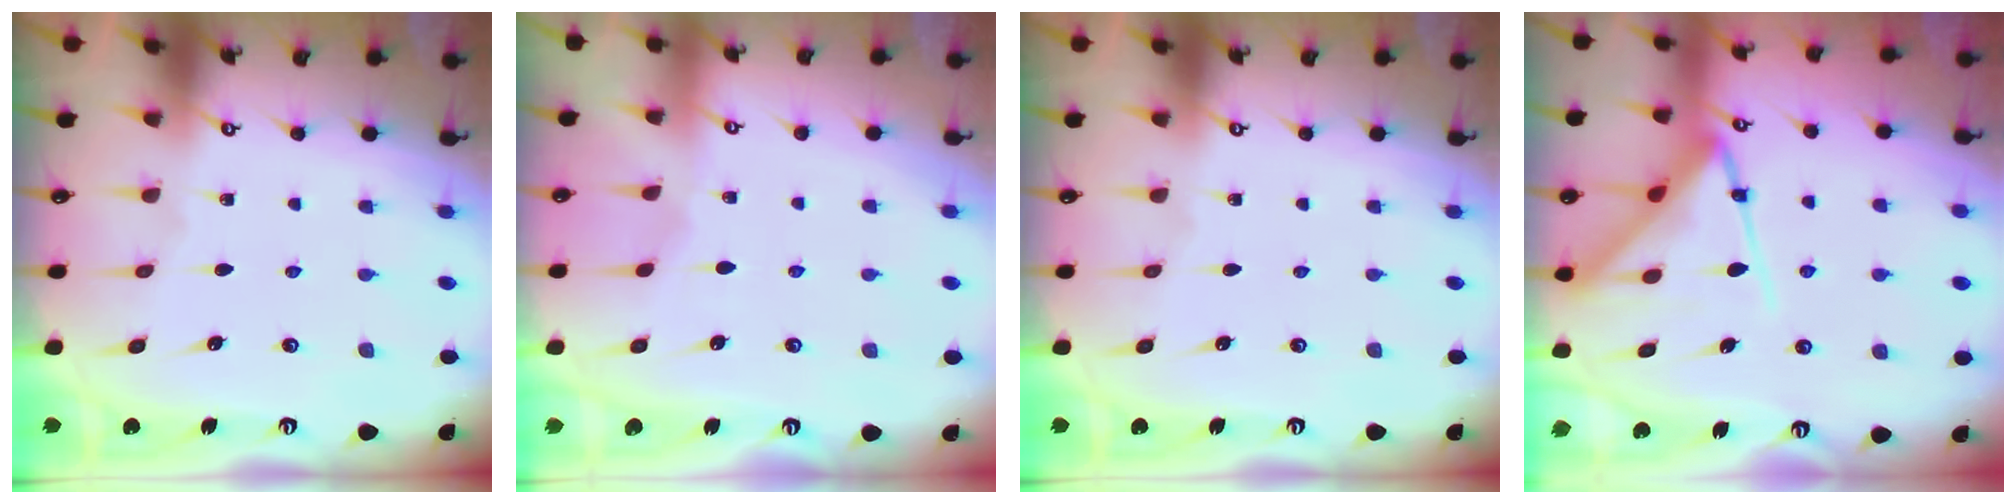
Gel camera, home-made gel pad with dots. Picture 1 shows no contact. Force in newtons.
{"total": 2.4, "press": 2.4, "slide": 0.5}
{"total": 0.0}
{"total": 13.9, "press": 13.8, "slide": 1.3}